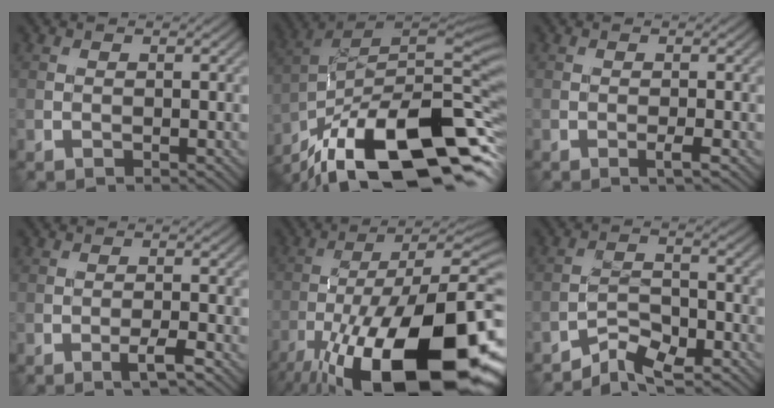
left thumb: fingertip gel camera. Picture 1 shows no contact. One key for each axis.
{"total": 17.8, "fx": -11.7, "fy": 6.2, "fz": 12.0, "tx": -0.211, "ty": 0.003, "tz": -0.190}
{"total": 1.0, "fx": -0.5, "fy": -0.1, "fz": 0.9, "tx": -0.012, "ty": 0.001, "tz": -0.012}
{"total": 2.0, "fx": -1.3, "fy": 0.1, "fz": 1.6, "tx": -0.023, "ty": 0.007, "tz": -0.026}
{"total": 22.6, "fx": -11.3, "fy": 8.2, "fz": 17.8, "tx": -0.287, "ty": -0.036, "tz": -0.176}
{"total": 5.4, "fx": -4.7, "fy": 1.4, "fz": 2.3, "tx": -0.041, "ty": 0.001, "tz": -0.091}